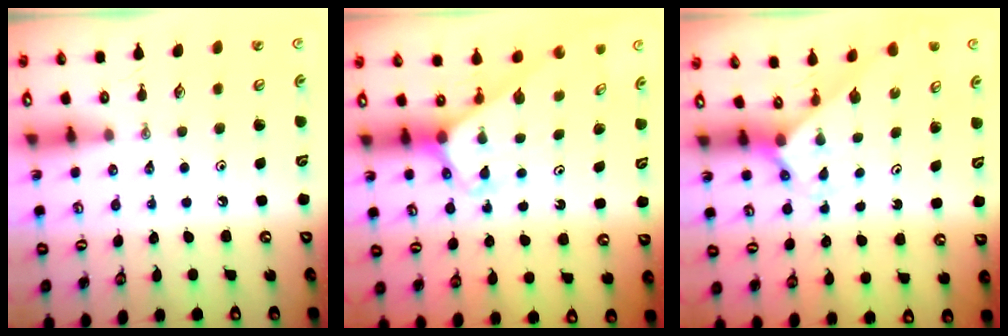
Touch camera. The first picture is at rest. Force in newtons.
{"total": 2.7, "press": 2.7, "slide": 0.2}
{"total": 1.9, "press": 1.9, "slide": 0.1}